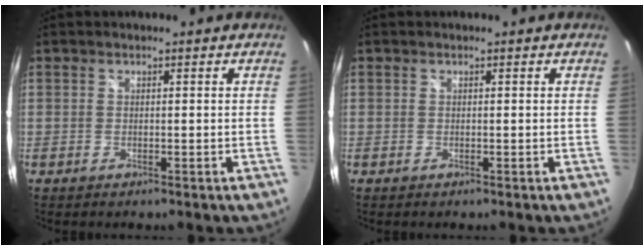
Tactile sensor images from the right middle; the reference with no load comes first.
{"total": 0.0}